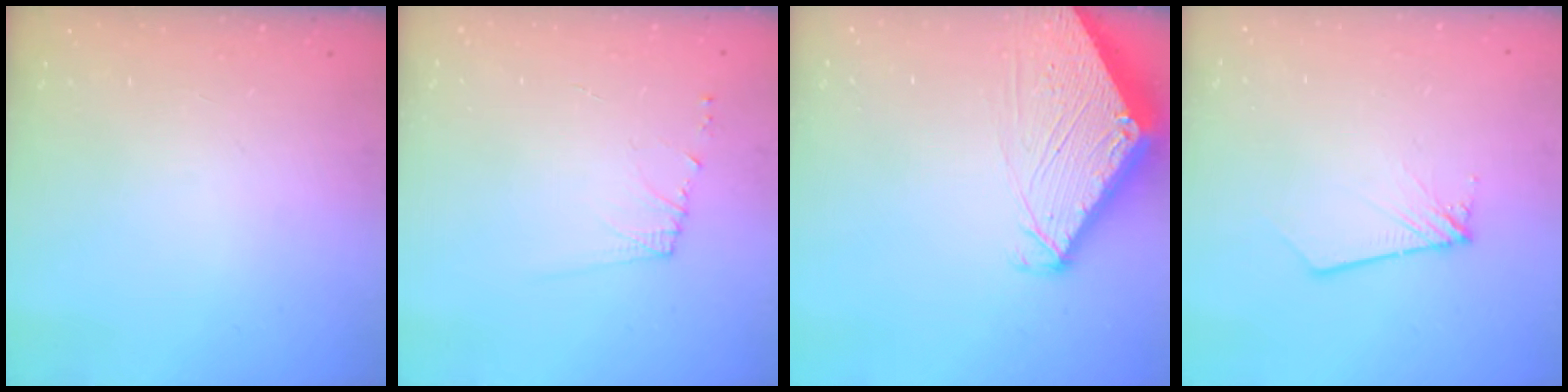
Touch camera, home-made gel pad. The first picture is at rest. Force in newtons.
{"total": 5.8, "press": 5.8, "slide": 0.6}
{"total": 4.2, "press": 4.2, "slide": 0.4}
{"total": 2.7, "press": 2.7, "slide": 0.2}